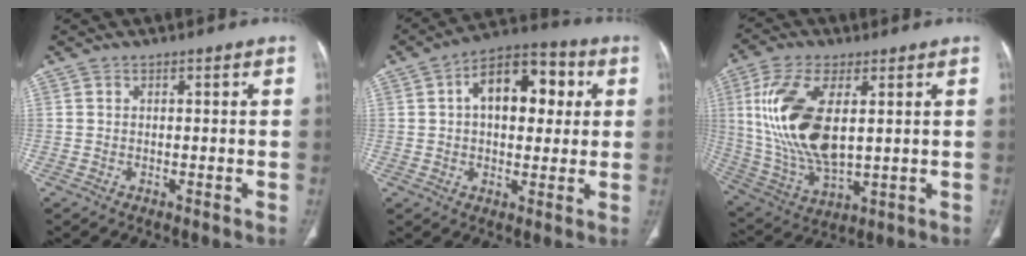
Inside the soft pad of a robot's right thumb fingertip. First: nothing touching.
{"total": 14.8, "force": [3.4, 8.7, 11.5], "torque": [-0.138, 0.021, 0.046]}
{"total": 18.4, "force": [3.4, 8.8, 15.8], "torque": [-0.332, -0.016, 0.076]}